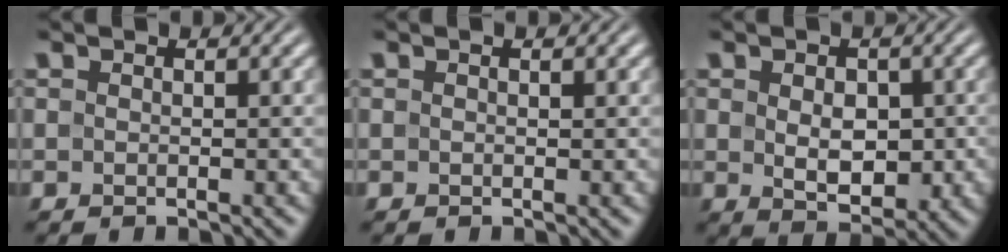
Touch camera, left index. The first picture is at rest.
{"total": 0.5, "force": [0.3, 0.0, 0.4], "torque": [-0.009, 0.002, 0.004]}
{"total": 4.1, "force": [-0.2, 2.5, 3.3], "torque": [-0.049, -0.008, 0.002]}